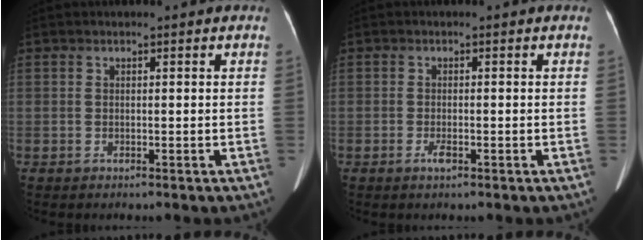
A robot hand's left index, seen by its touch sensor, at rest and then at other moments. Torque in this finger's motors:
{"motor_torque": [0.04, 0.25, 0.03, 0.01]}